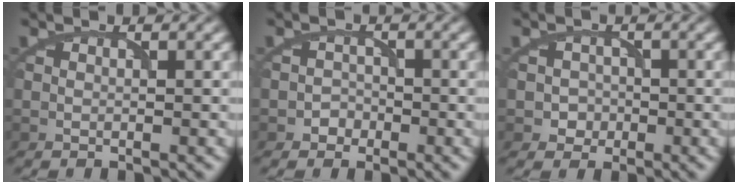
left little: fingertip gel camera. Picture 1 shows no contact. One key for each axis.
{"total": 1.3, "fx": -0.7, "fy": 1.0, "fz": 0.1, "tx": 0.007, "ty": 0.005, "tz": -0.013}
{"total": 1.7, "fx": -0.5, "fy": 1.6, "fz": 0.2, "tx": 0.014, "ty": 0.003, "tz": -0.013}